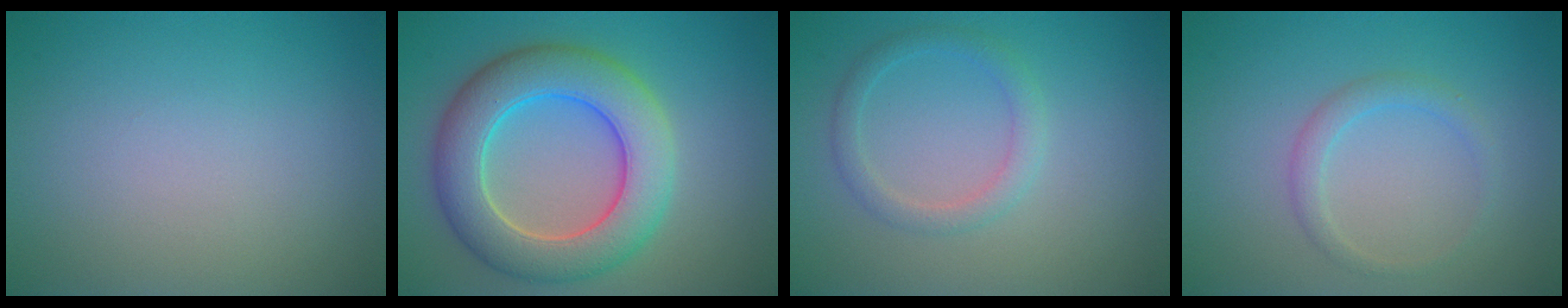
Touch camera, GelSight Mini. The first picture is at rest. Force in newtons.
{"total": 8.2, "press": 8.2, "slide": 0.4}
{"total": 2.0, "press": 2.0, "slide": 0.0}
{"total": 1.6, "press": 1.6, "slide": 0.1}